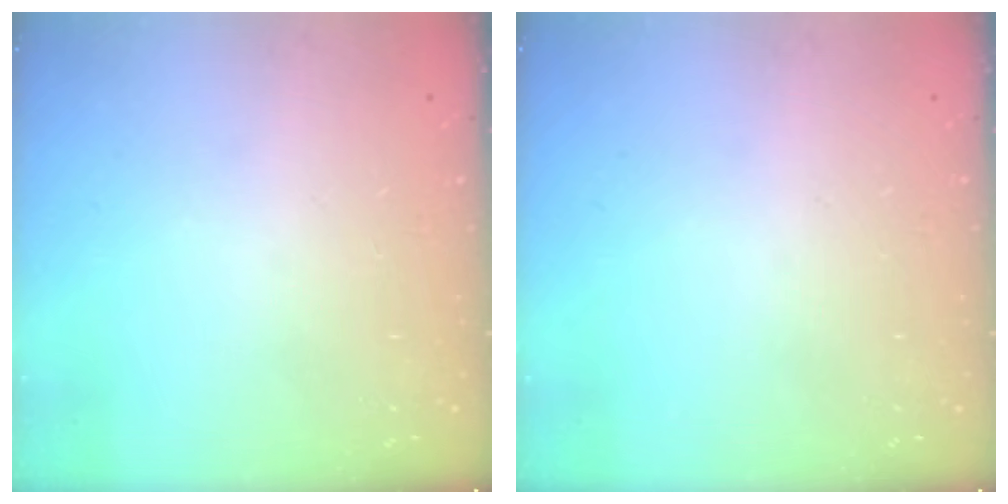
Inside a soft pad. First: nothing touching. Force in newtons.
{"total": 0.0}